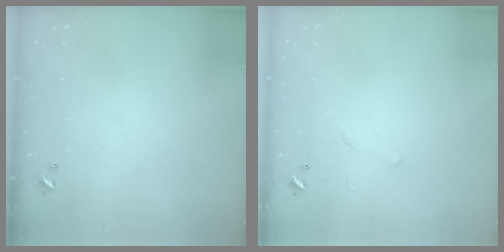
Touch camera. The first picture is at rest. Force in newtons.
{"total": 6.4, "press": 6.3, "slide": 0.7}